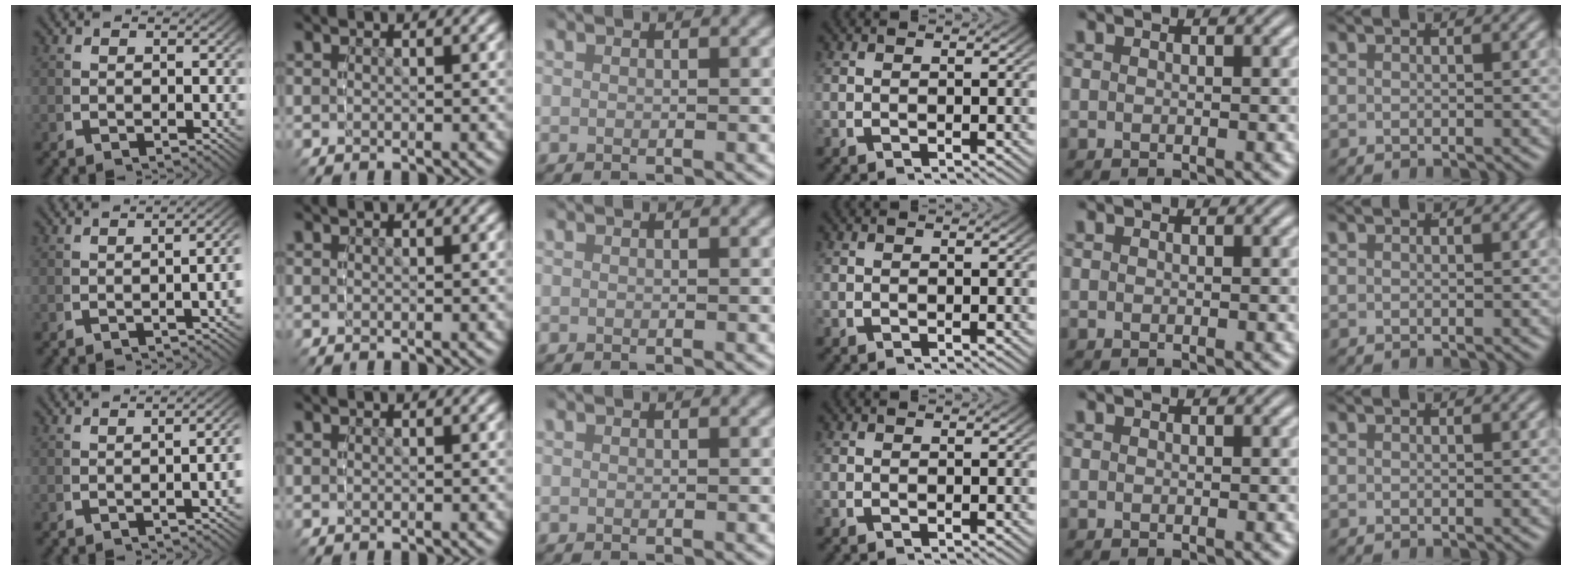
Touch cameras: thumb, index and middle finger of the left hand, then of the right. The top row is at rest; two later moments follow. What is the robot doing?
{"motion": "grasp_and_lifting", "object": "bottle"}